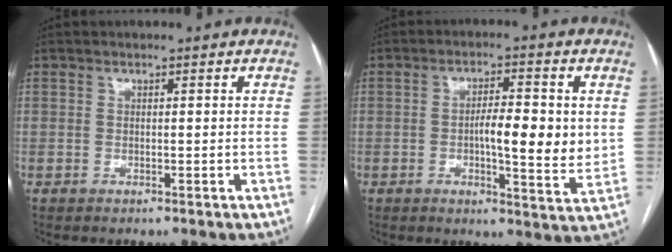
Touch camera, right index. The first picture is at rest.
{"total": 8.8, "force": [0.5, 2.1, 8.6], "torque": [-0.128, -0.003, 0.003]}